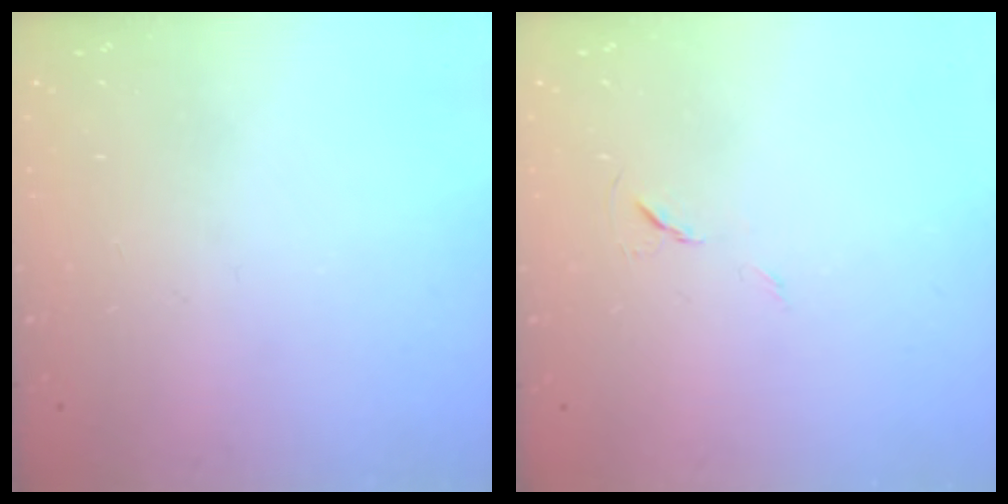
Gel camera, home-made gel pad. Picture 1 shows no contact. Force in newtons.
{"total": 5.6, "press": 5.1, "slide": 2.2}